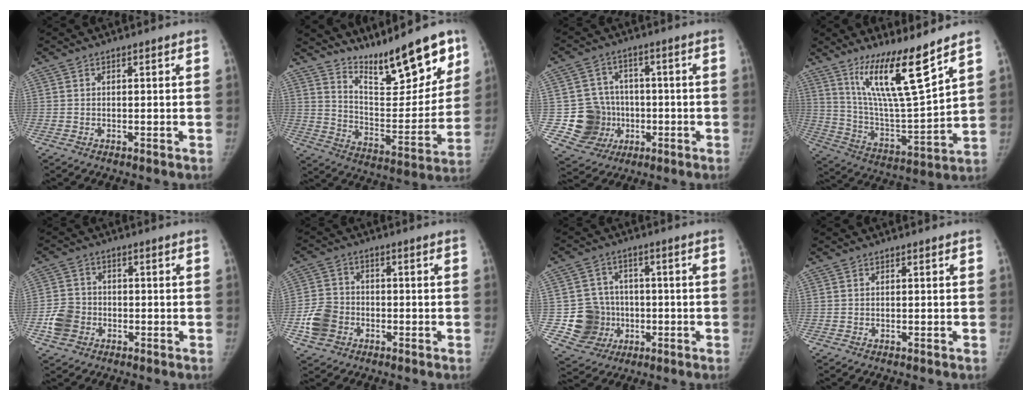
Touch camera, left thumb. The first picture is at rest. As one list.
[{"total": 19.4, "force": [14.3, 5.6, 11.8], "torque": [-0.127, -0.098, 0.234]}, {"total": 10.7, "force": [-1.6, 10.3, 2.3], "torque": [-0.004, 0.018, -0.016]}, {"total": 16.5, "force": [11.1, 1.8, 12.1], "torque": [-0.198, -0.080, 0.211]}, {"total": 6.0, "force": [-2.1, 5.1, 2.5], "torque": [-0.038, 0.016, -0.041]}, {"total": 7.6, "force": [-2.7, 6.2, 3.3], "torque": [-0.056, 0.017, -0.052]}, {"total": 9.9, "force": [-1.5, 9.6, 2.1], "torque": [-0.002, 0.016, -0.016]}, {"total": 0.0}]